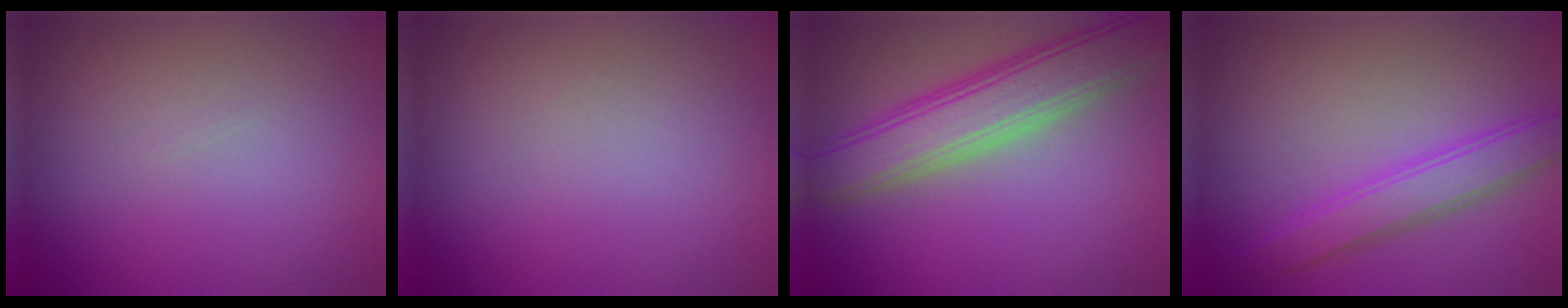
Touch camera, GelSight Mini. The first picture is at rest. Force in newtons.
{"total": 0.0}
{"total": 6.6, "press": 6.6, "slide": 0.4}
{"total": 3.4, "press": 3.4, "slide": 0.1}